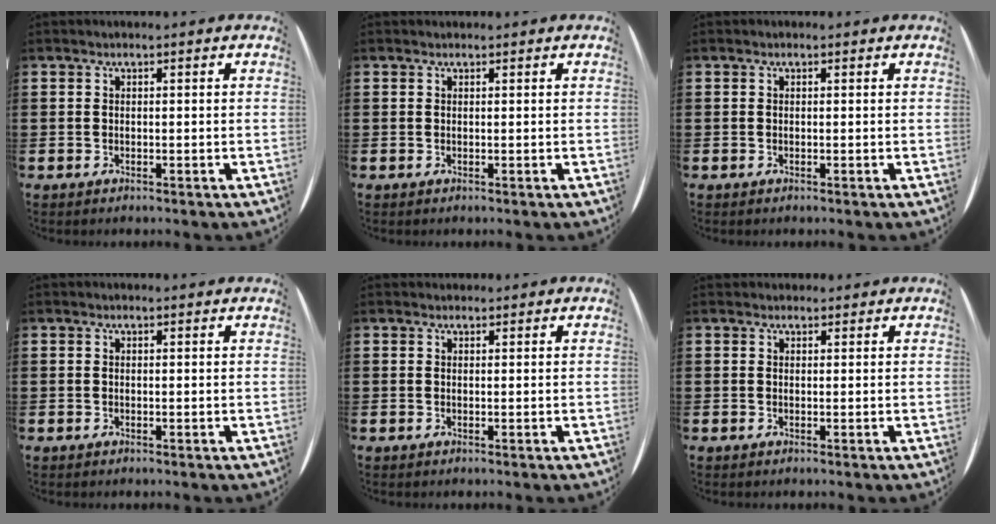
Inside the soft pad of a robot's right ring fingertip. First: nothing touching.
{"total": 0.0}
{"total": 0.0}
{"total": 0.0}
{"total": 0.6, "force": [0.6, 0.1, -0.2], "torque": [0.002, 0.004, 0.011]}
{"total": 0.8, "force": [0.8, 0.3, -0.2], "torque": [0.002, 0.005, 0.015]}